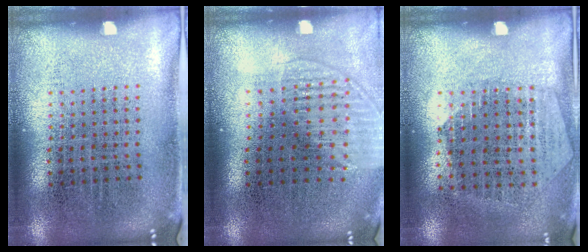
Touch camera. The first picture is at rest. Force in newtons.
{"total": 1.4, "press": 1.2, "slide": 0.6}
{"total": 1.3, "press": 1.1, "slide": 0.5}